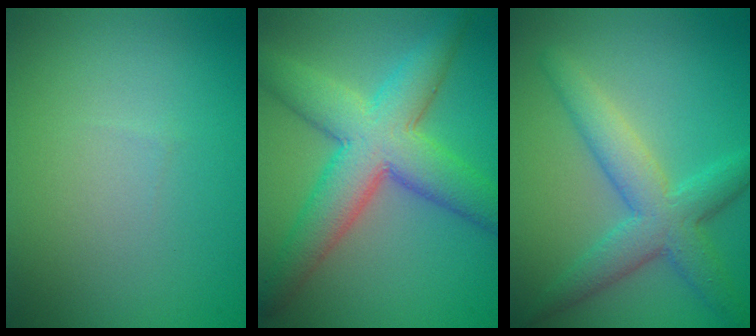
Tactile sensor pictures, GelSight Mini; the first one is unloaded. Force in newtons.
{"total": 8.5, "press": 8.5, "slide": 0.3}
{"total": 5.1, "press": 5.1, "slide": 0.1}